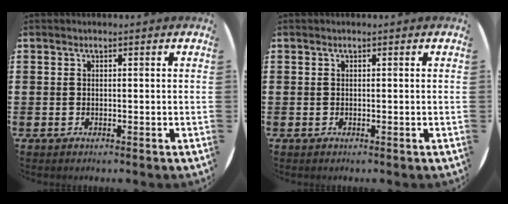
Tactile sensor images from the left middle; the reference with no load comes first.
{"total": 0.0}